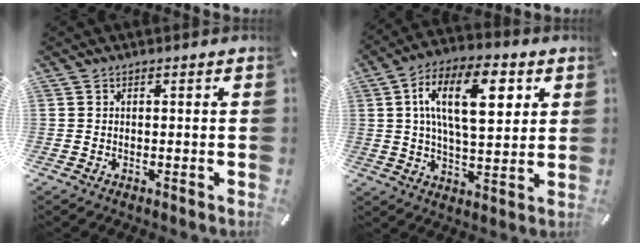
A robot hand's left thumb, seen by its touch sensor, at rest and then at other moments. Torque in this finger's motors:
{"motor_torque": [1.33, 2.91, 2.24, -0.53, 0.25]}